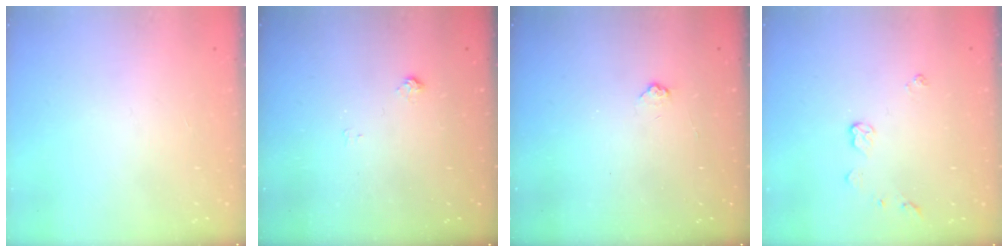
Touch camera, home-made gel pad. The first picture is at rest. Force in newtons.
{"total": 6.9, "press": 6.9, "slide": 0.6}
{"total": 4.5, "press": 4.5, "slide": 0.6}
{"total": 5.0, "press": 5.0, "slide": 0.3}